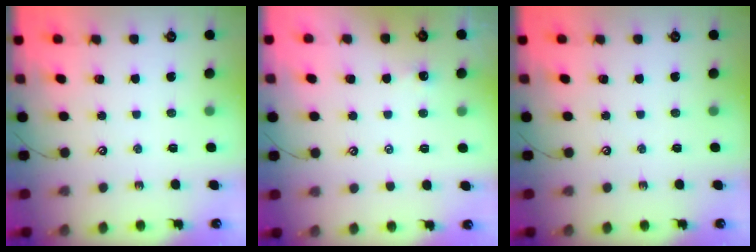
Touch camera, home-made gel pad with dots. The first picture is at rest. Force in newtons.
{"total": 2.0, "press": 2.0, "slide": 0.4}
{"total": 0.0}